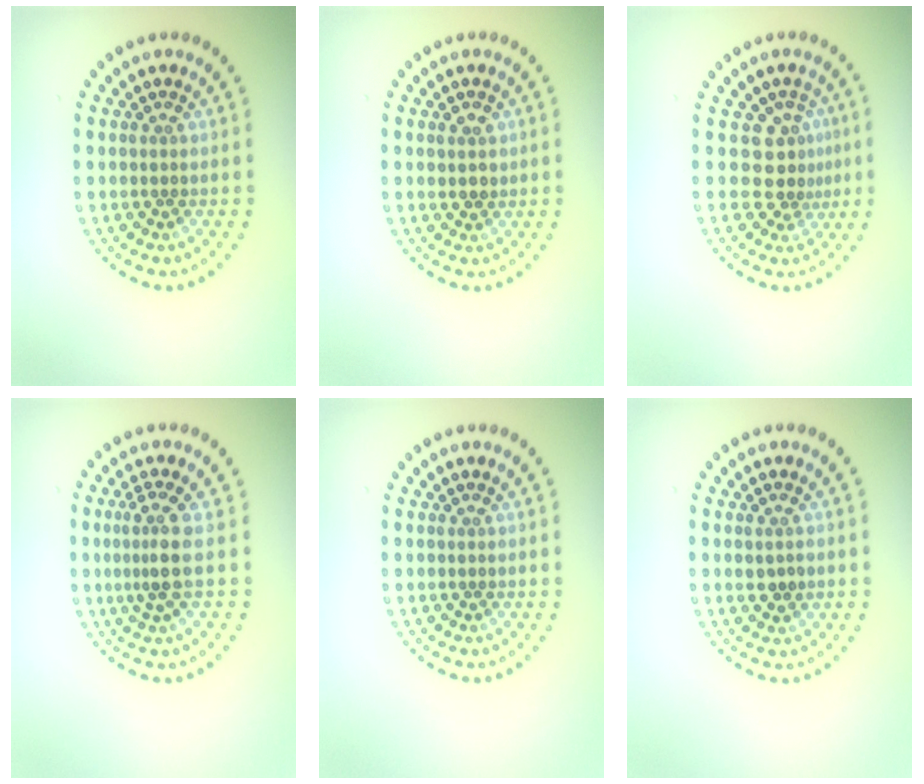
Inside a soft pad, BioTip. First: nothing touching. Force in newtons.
{"total": 1.5, "press": 1.4, "slide": 0.6}
{"total": 2.9, "press": 2.1, "slide": 2.0}
{"total": 2.6, "press": 1.9, "slide": 1.8}
{"total": 0.0}
{"total": 1.4, "press": 1.4, "slide": 0.2}